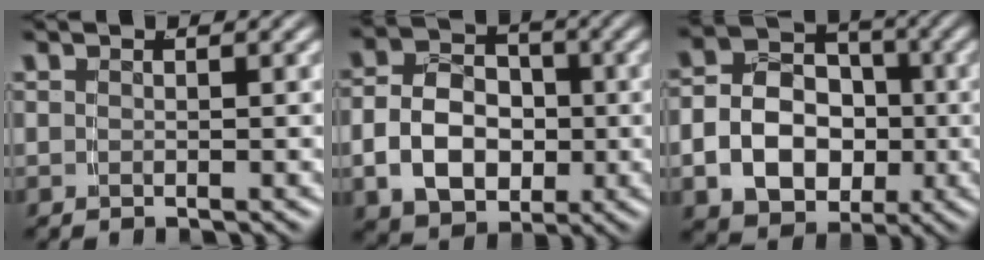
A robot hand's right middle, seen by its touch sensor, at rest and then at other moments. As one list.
[{"total": 9.5, "force": [-1.6, 7.7, 5.3], "torque": [-0.096, -0.019, -0.028]}, {"total": 11.6, "force": [-2.1, 9.8, 5.7], "torque": [-0.113, -0.029, -0.039]}]